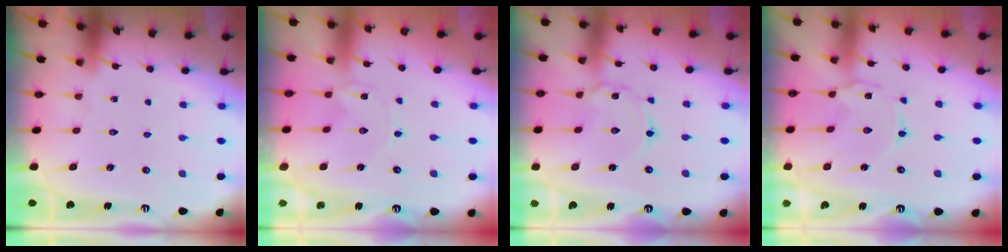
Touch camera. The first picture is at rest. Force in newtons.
{"total": 0.0}
{"total": 2.7, "press": 2.7, "slide": 0.4}
{"total": 1.8, "press": 1.7, "slide": 0.4}